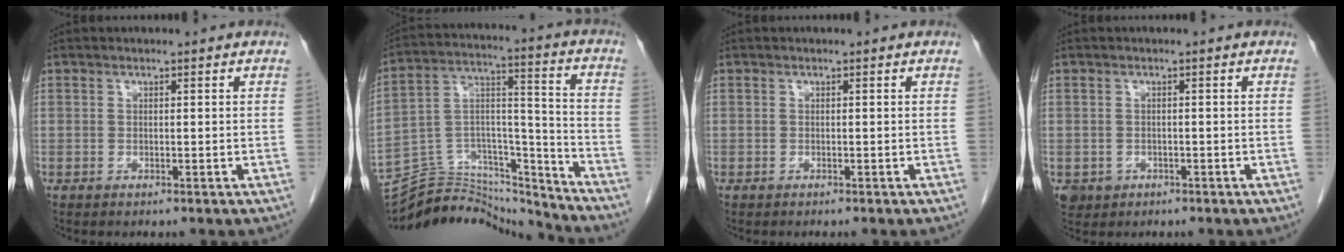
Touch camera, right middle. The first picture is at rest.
{"total": 19.6, "force": [-18.9, 3.9, 3.5], "torque": [-0.069, 0.048, -0.307]}
{"total": 0.6, "force": [-0.5, 0.1, 0.3], "torque": [-0.004, -0.001, -0.008]}
{"total": 2.8, "force": [-1.3, 2.5, 0.4], "torque": [-0.005, 0.003, -0.018]}